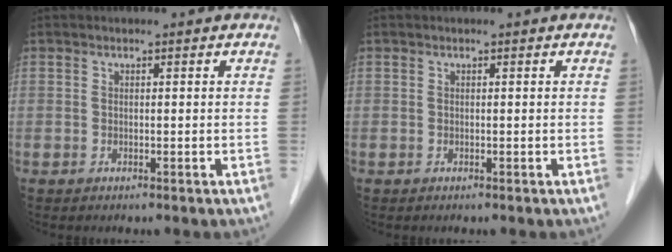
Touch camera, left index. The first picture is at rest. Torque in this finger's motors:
{"motor_torque": [-0.04, 0.04, 0.00, 0.00]}